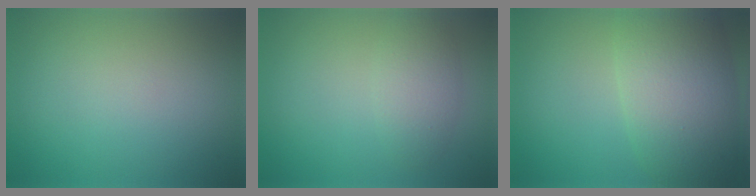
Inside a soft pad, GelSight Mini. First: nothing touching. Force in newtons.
{"total": 2.6, "press": 2.6, "slide": 0.1}
{"total": 9.7, "press": 9.6, "slide": 0.5}